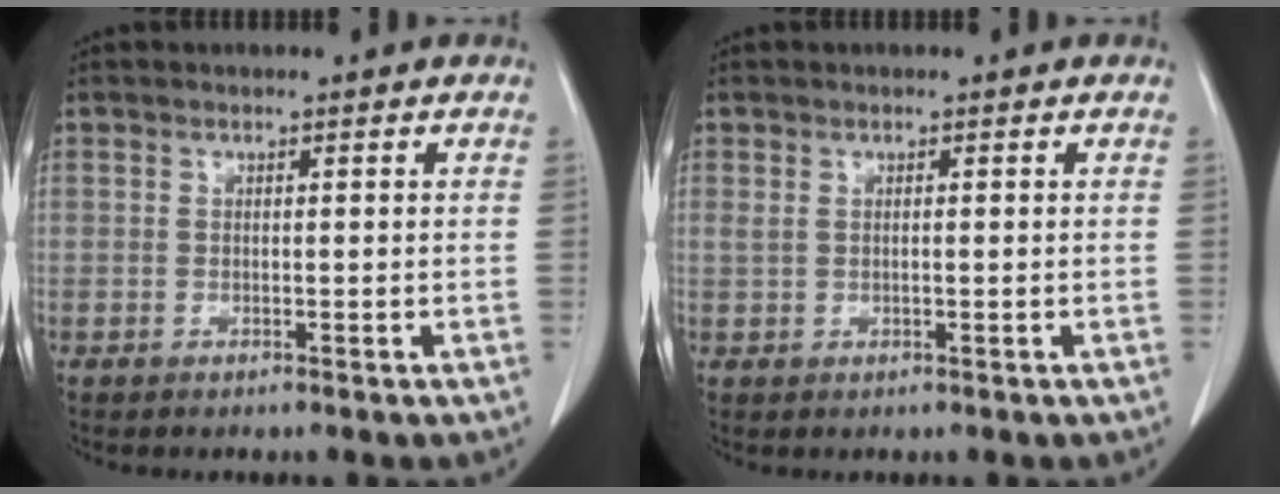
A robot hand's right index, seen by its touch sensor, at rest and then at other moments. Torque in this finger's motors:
{"motor_torque": [0.10, 0.19, 0.00, 0.00]}